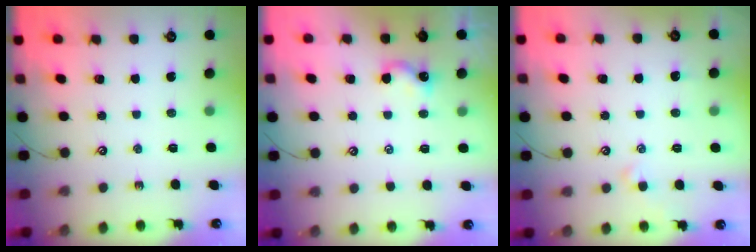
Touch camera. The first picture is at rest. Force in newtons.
{"total": 0.8, "press": 0.7, "slide": 0.3}
{"total": 2.1, "press": 2.0, "slide": 0.4}